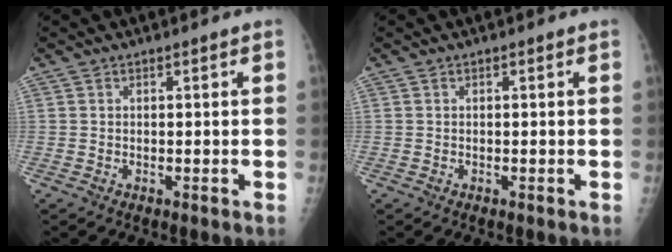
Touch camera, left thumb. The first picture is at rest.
{"total": 0.0}